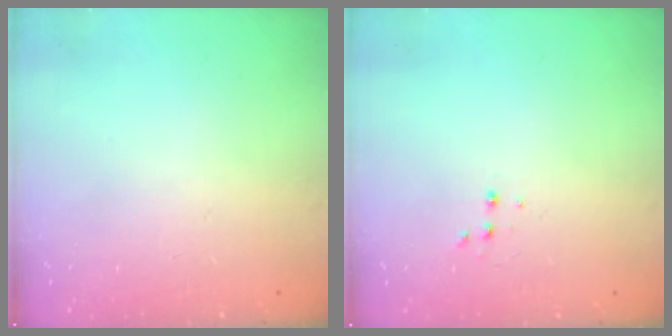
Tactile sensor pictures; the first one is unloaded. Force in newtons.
{"total": 1.9, "press": 1.9, "slide": 0.2}